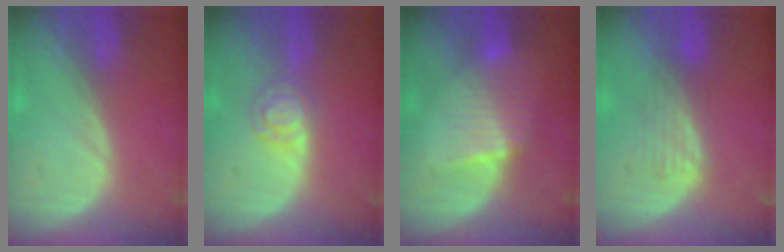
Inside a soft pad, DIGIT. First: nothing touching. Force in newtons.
{"total": 3.8, "press": 3.8, "slide": 0.2}
{"total": 6.5, "press": 5.7, "slide": 3.2}
{"total": 4.2, "press": 3.6, "slide": 2.2}